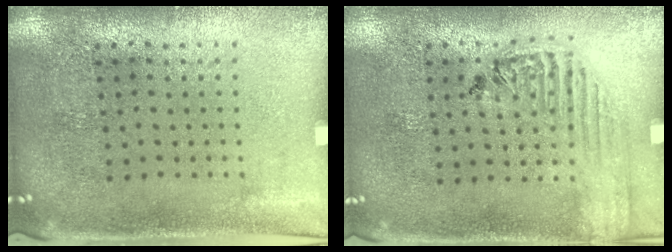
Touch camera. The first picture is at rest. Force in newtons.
{"total": 1.6, "press": 1.6, "slide": 0.4}